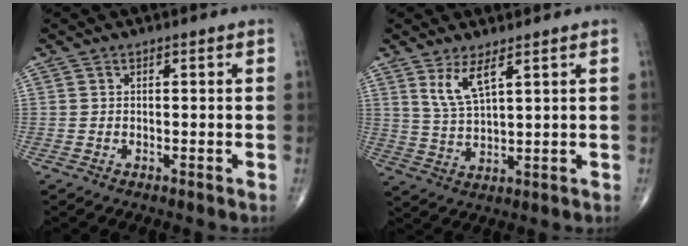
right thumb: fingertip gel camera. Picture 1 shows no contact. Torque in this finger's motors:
{"motor_torque": [-0.10, 0.04, 0.16, 0.07, 0.13]}